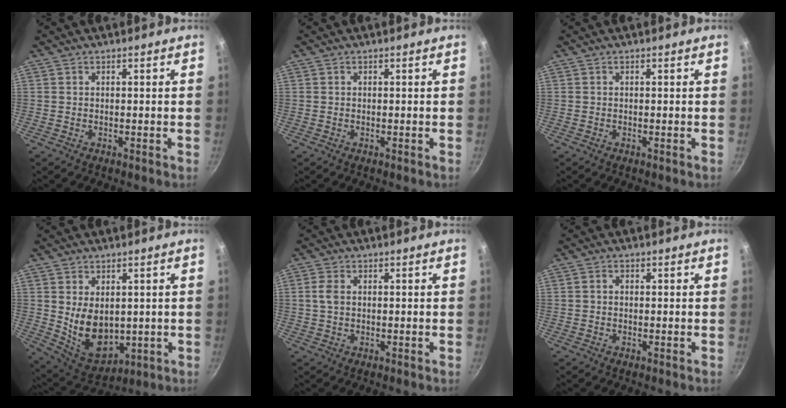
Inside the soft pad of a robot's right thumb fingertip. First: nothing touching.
{"total": 0.0}
{"total": 0.0}
{"total": 11.1, "force": [1.0, 7.5, 8.1], "torque": [-0.113, -0.028, 0.047]}
{"total": 3.0, "force": [0.4, 2.0, 2.2], "torque": [-0.046, 0.005, 0.006]}
{"total": 1.1, "force": [0.0, 0.9, 0.6], "torque": [-0.011, 0.006, -0.001]}